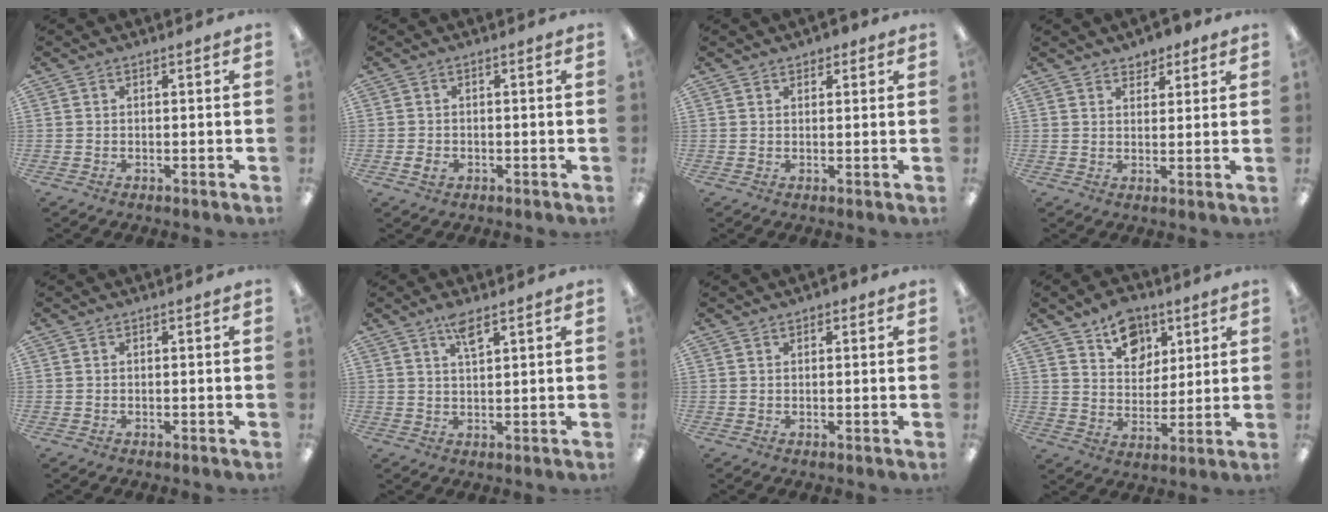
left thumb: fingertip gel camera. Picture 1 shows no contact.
{"total": 1.9, "force": [-0.6, 1.4, 1.1], "torque": [-0.018, 0.004, -0.010]}
{"total": 1.8, "force": [1.4, 1.0, 0.4], "torque": [-0.008, 0.002, 0.026]}
{"total": 3.6, "force": [3.1, 1.8, 0.2], "torque": [0.005, -0.015, 0.057]}
{"total": 0.0}
{"total": 4.2, "force": [2.9, 1.0, 2.8], "torque": [-0.057, -0.001, 0.050]}
{"total": 1.2, "force": [0.9, 0.7, 0.4], "torque": [-0.009, 0.002, 0.017]}
{"total": 11.5, "force": [7.5, 7.8, 3.8], "torque": [-0.034, -0.048, 0.135]}